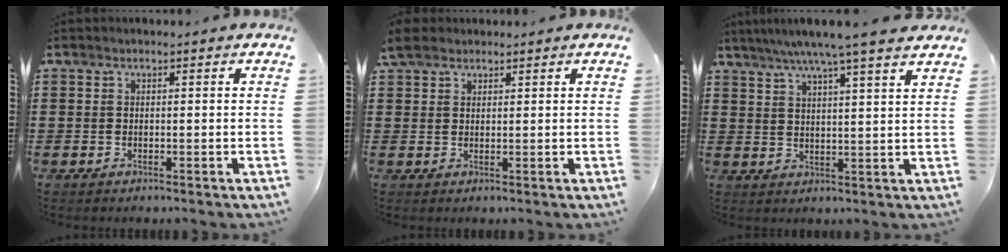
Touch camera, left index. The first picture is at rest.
{"total": 3.2, "force": [2.5, 1.6, 1.1], "torque": [-0.023, 0.006, 0.047]}
{"total": 6.1, "force": [4.9, -0.7, 3.5], "torque": [-0.083, -0.016, 0.082]}